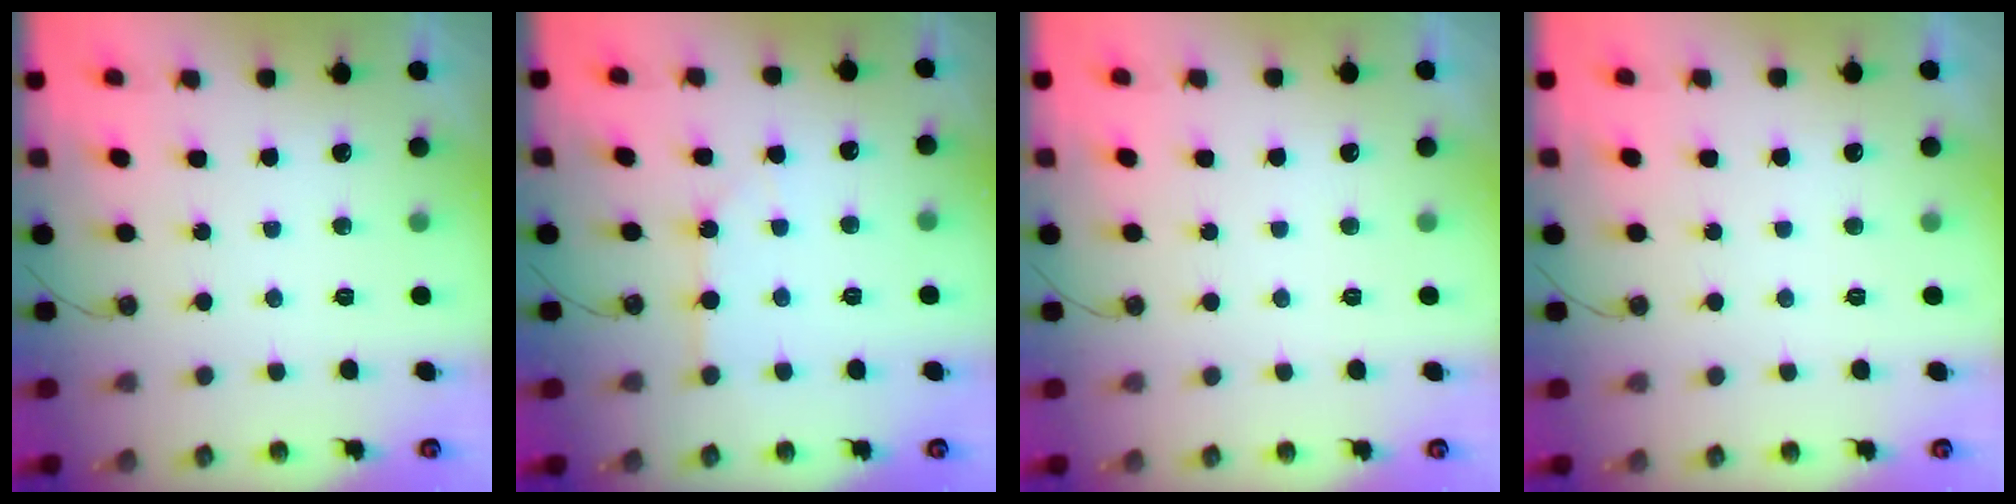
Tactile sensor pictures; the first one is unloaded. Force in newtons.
{"total": 4.5, "press": 4.4, "slide": 0.6}
{"total": 0.0}
{"total": 0.0}